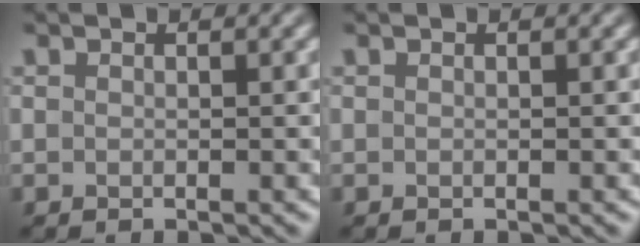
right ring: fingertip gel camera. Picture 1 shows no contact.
{"total": 0.0}